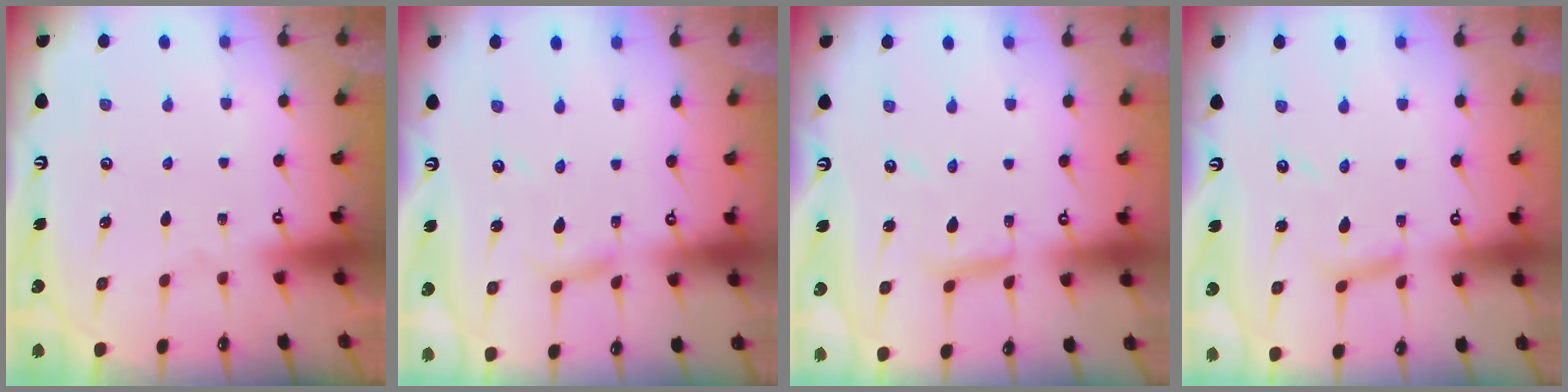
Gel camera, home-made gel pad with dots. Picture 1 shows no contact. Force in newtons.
{"total": 4.1, "press": 4.1, "slide": 0.4}
{"total": 6.7, "press": 6.7, "slide": 0.3}
{"total": 7.0, "press": 7.0, "slide": 0.1}